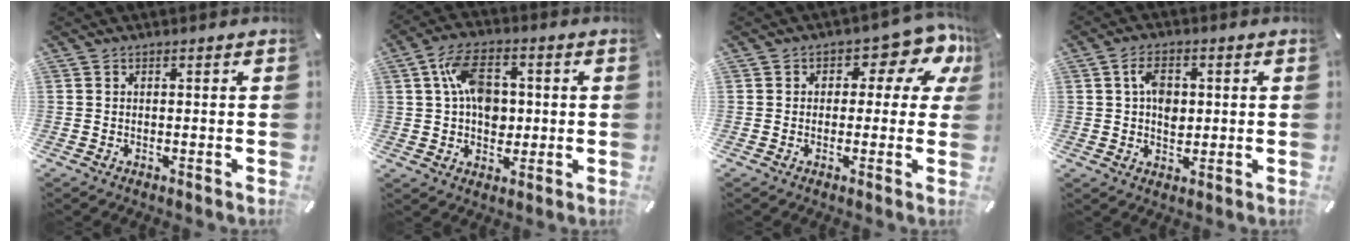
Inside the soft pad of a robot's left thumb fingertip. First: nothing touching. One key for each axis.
{"total": 11.4, "fx": 1.3, "fy": 8.1, "fz": 7.8, "tx": -0.147, "ty": 0.009, "tz": 0.024}
{"total": 9.3, "fx": 3.3, "fy": 5.2, "fz": 7.0, "tx": -0.078, "ty": -0.024, "tz": 0.054}
{"total": 6.4, "fx": 0.9, "fy": 4.5, "fz": 4.4, "tx": -0.073, "ty": -0.001, "tz": 0.011}